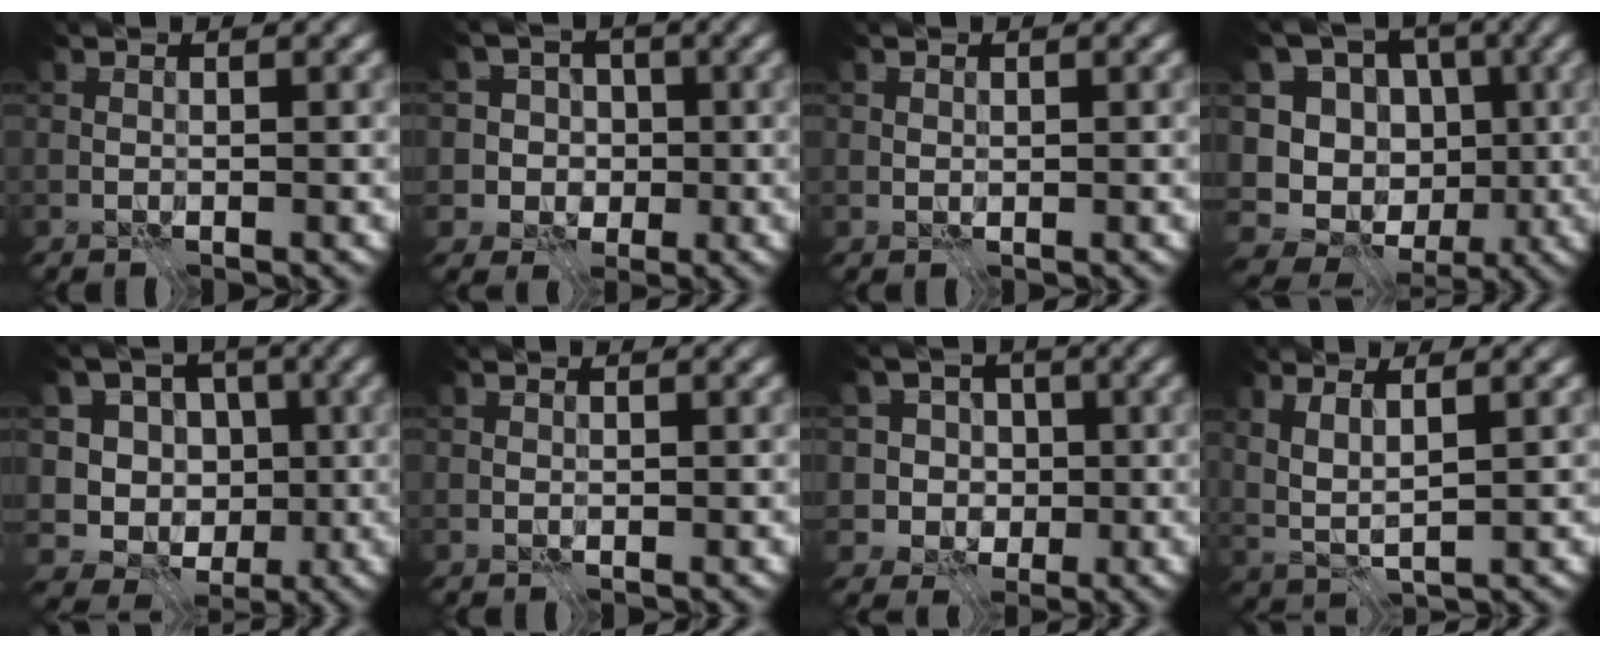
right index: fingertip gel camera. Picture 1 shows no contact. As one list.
[{"total": 5.0, "force": [0.5, 4.8, 1.4], "torque": [-0.004, 0.016, -0.009]}, {"total": 0.6, "force": [0.3, 0.5, 0.2], "torque": [-0.003, -0.001, 0.004]}, {"total": 13.3, "force": [-2.6, 11.9, 5.4], "torque": [-0.128, 0.014, -0.046]}, {"total": 10.7, "force": [-1.4, 9.9, 3.7], "torque": [-0.083, 0.025, -0.038]}, {"total": 0.0}, {"total": 5.3, "force": [1.1, 4.9, 1.8], "torque": [-0.010, 0.006, -0.001]}, {"total": 2.9, "force": [1.2, 0.7, 2.5], "torque": [-0.059, -0.005, 0.024]}]